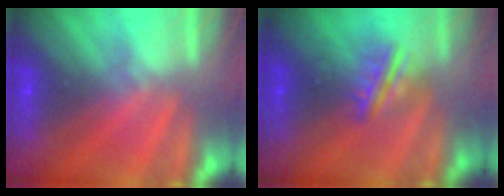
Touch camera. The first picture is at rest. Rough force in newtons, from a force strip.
{"total": 2.8}